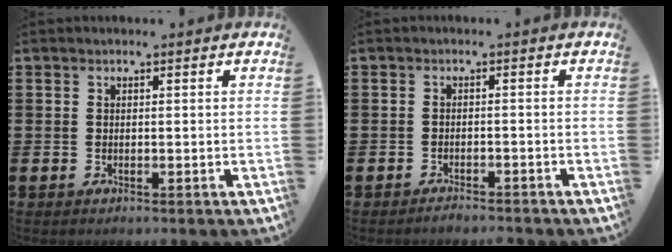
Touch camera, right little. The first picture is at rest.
{"total": 1.3, "force": [-1.3, 0.0, 0.2], "torque": [-0.007, 0.000, -0.025]}